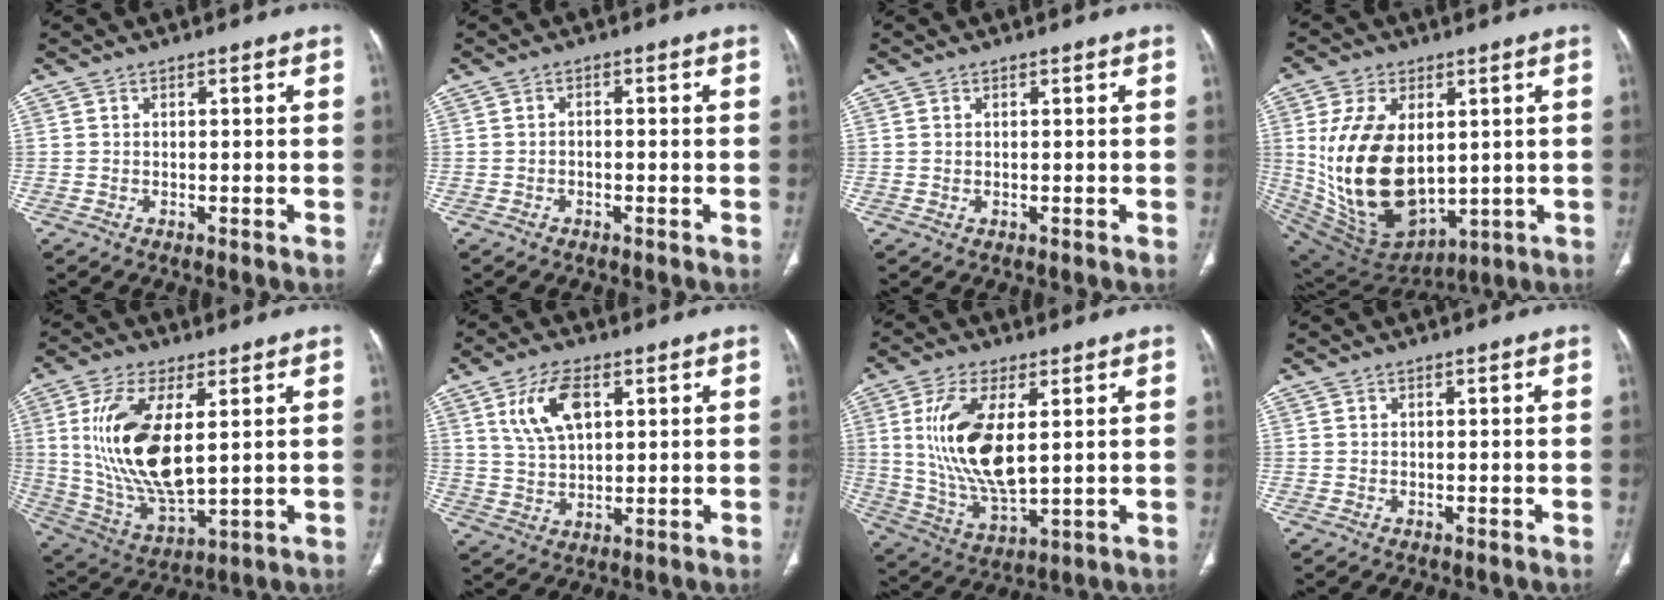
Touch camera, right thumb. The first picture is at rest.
{"total": 1.0, "force": [-0.5, 0.6, 0.6], "torque": [-0.010, 0.006, -0.009]}
{"total": 0.0}
{"total": 22.1, "force": [1.6, 13.8, 17.2], "torque": [-0.311, -0.026, 0.065]}
{"total": 17.9, "force": [3.4, 8.0, 15.6], "torque": [-0.311, -0.023, 0.076]}
{"total": 9.7, "force": [3.7, 5.1, 7.3], "torque": [-0.134, -0.008, 0.075]}
{"total": 15.8, "force": [3.0, 7.0, 13.8], "torque": [-0.275, -0.022, 0.069]}
{"total": 0.0}